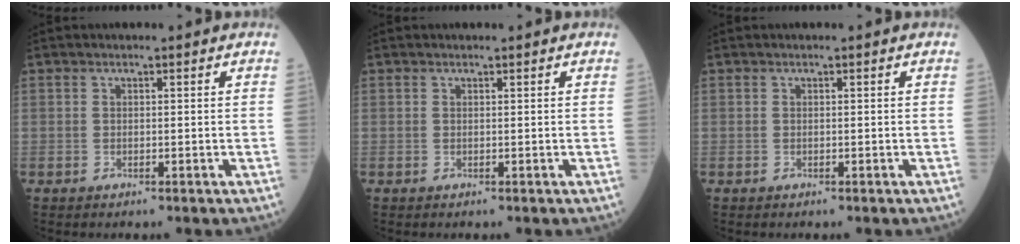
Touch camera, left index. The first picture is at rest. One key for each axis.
{"total": 0.0}
{"total": 0.0}